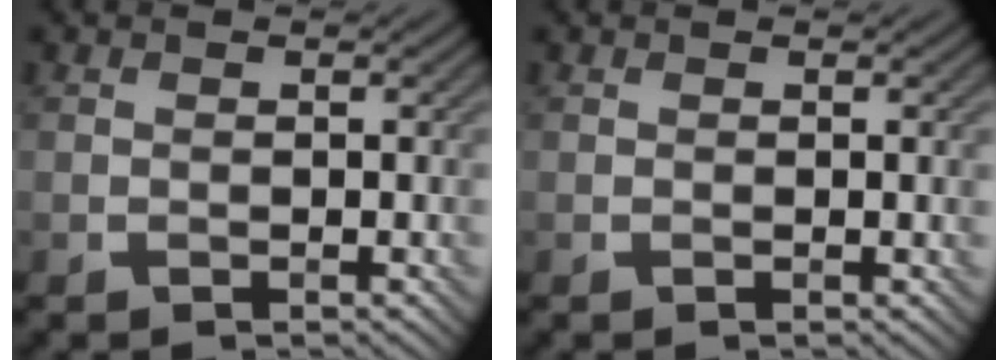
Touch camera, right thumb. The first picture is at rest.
{"total": 0.8, "force": [0.1, 0.1, 0.7], "torque": [-0.010, -0.001, 0.001]}